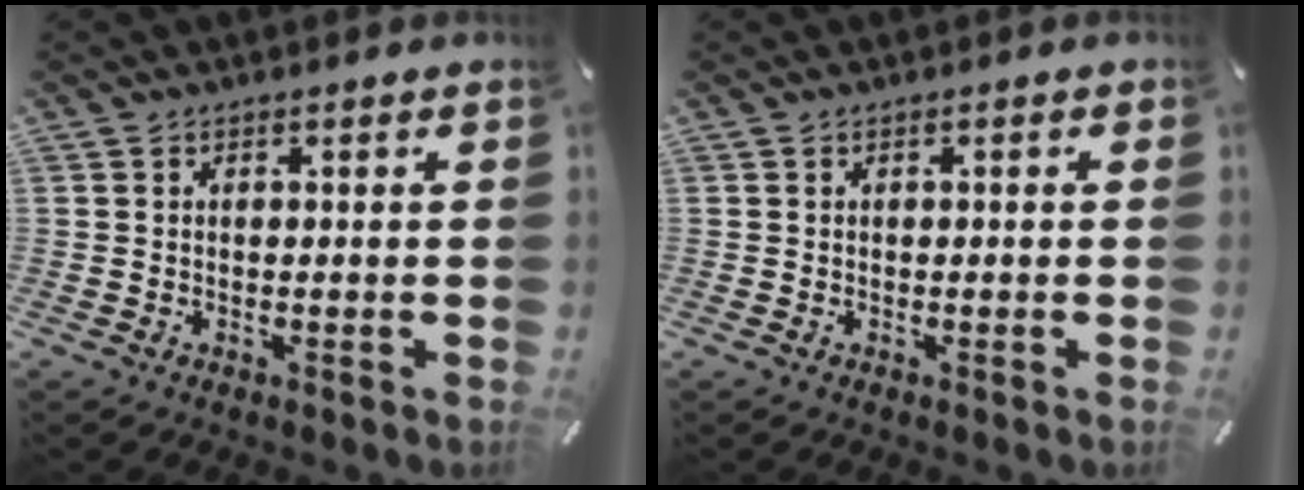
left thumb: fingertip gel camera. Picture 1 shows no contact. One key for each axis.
{"total": 0.0}